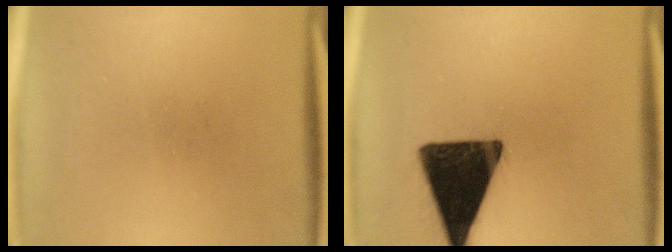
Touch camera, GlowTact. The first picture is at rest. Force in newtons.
{"total": 17.3}